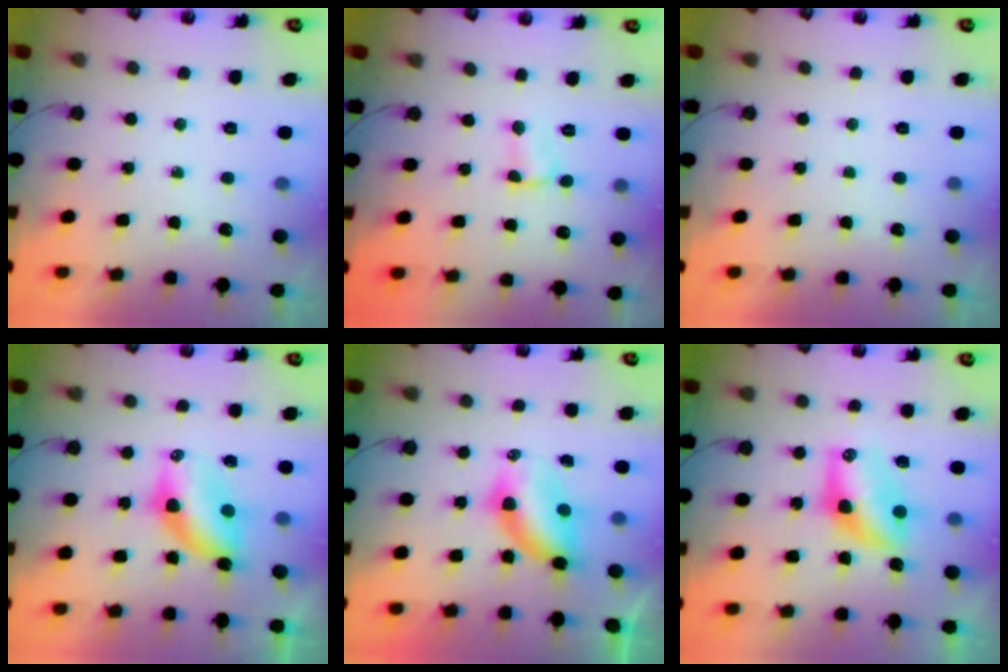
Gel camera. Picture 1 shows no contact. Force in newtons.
{"total": 4.0, "press": 2.2, "slide": 3.3}
{"total": 0.0}
{"total": 6.5, "press": 6.5, "slide": 0.2}
{"total": 6.4, "press": 6.2, "slide": 1.5}
{"total": 9.7, "press": 8.8, "slide": 4.1}